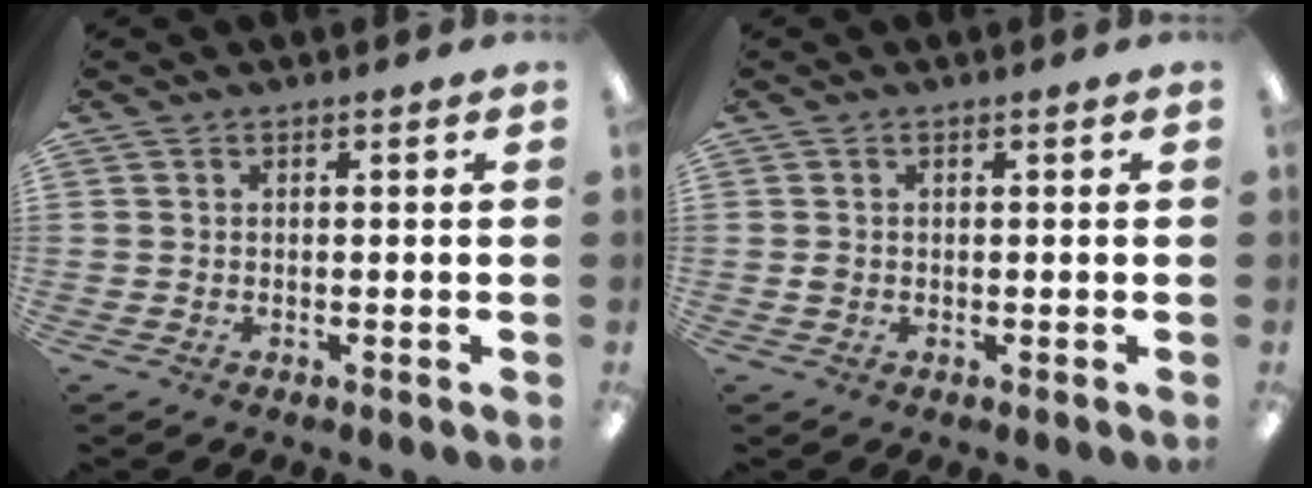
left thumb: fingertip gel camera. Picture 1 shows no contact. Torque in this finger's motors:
{"motor_torque": [0.15, 0.35, 0.34, -0.09, -0.02]}